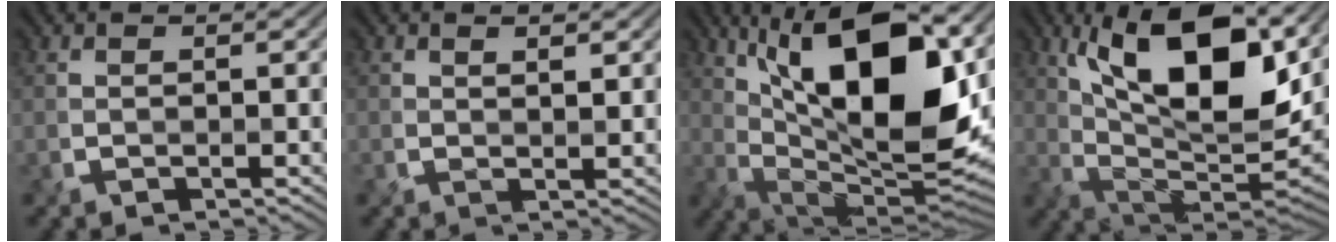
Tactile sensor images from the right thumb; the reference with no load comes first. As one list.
[{"total": 1.5, "force": [1.0, 0.4, 1.0], "torque": [-0.018, -0.008, 0.021]}, {"total": 18.0, "force": [6.3, 7.4, 15.2], "torque": [-0.269, 0.009, 0.116]}, {"total": 16.8, "force": [7.1, 7.4, 13.3], "torque": [-0.246, -0.002, 0.131]}]